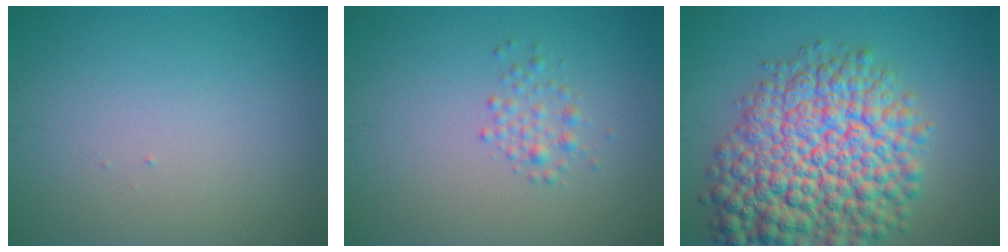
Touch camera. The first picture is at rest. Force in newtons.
{"total": 2.2, "press": 2.2, "slide": 0.0}
{"total": 12.7, "press": 12.7, "slide": 0.5}